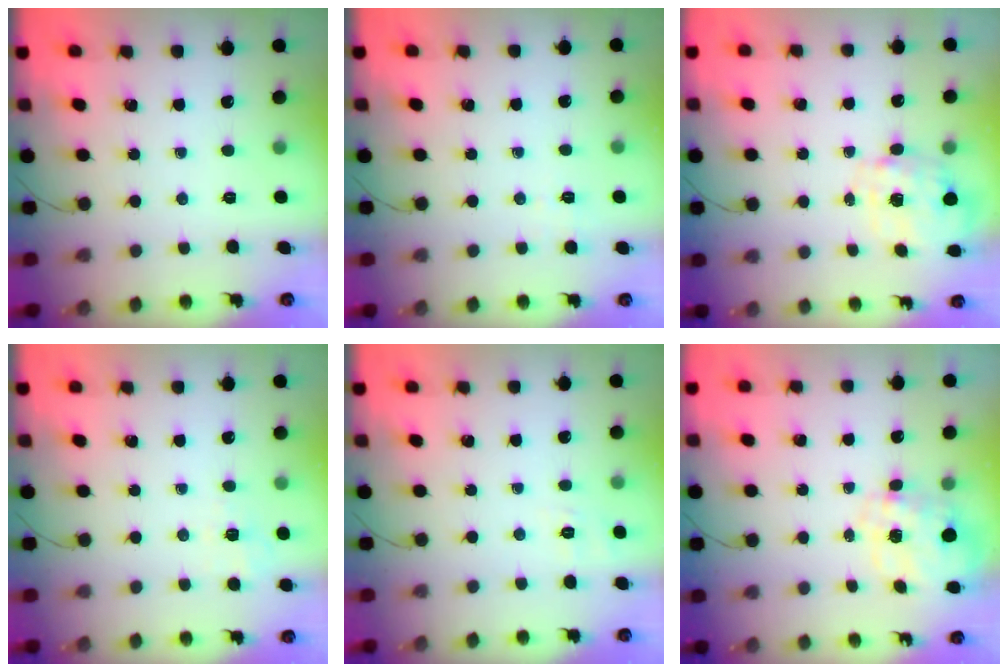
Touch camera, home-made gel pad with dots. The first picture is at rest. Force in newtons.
{"total": 2.1, "press": 1.2, "slide": 1.7}
{"total": 2.9, "press": 2.7, "slide": 0.9}
{"total": 2.0, "press": 0.8, "slide": 1.8}
{"total": 1.9, "press": 0.3, "slide": 1.9}
{"total": 9.0, "press": 8.9, "slide": 1.2}